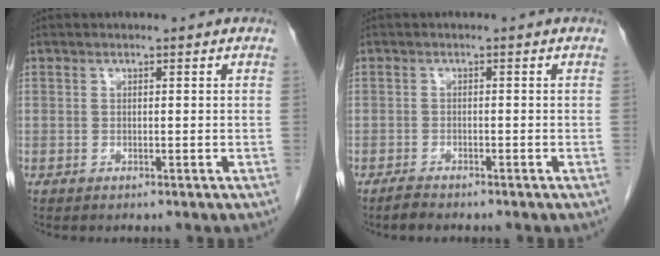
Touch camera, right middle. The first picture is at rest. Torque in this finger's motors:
{"motor_torque": [0.64, -0.78, 0.12, 0.03]}